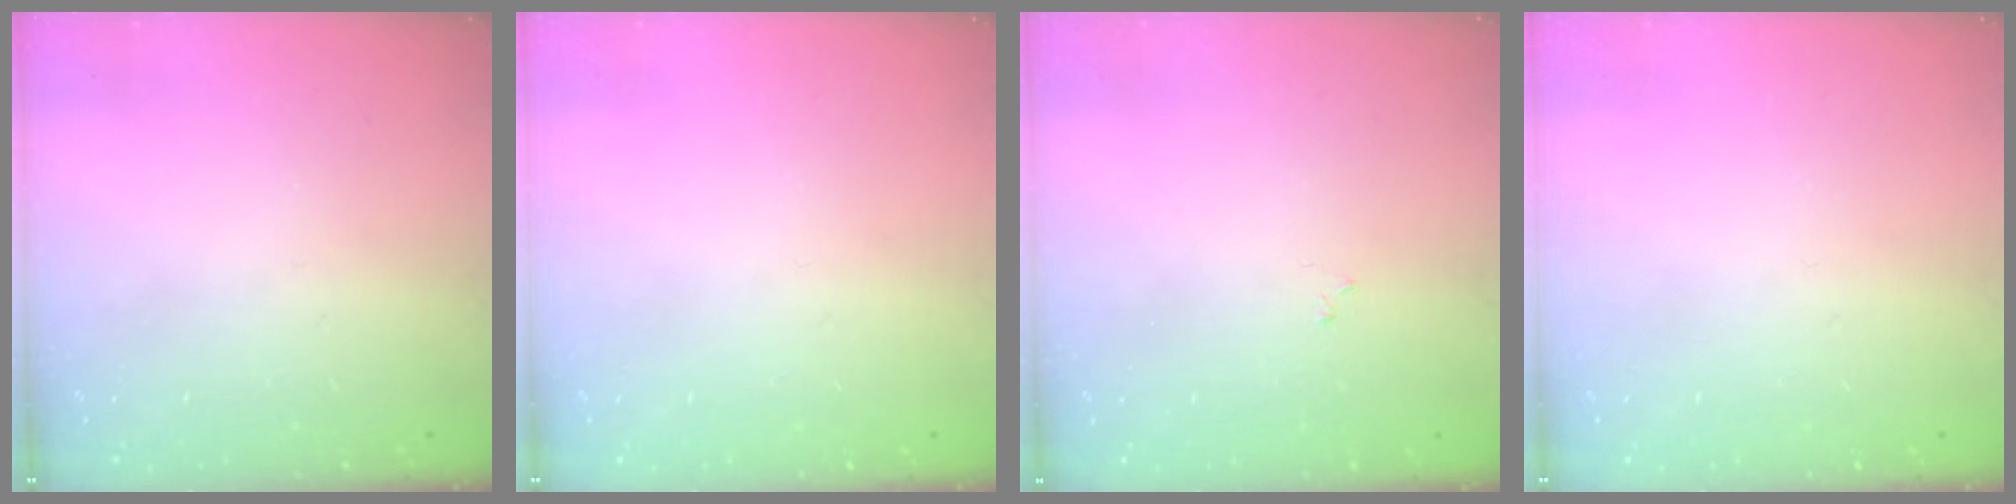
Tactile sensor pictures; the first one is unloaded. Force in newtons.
{"total": 0.0}
{"total": 2.2, "press": 2.1, "slide": 0.3}
{"total": 0.0}